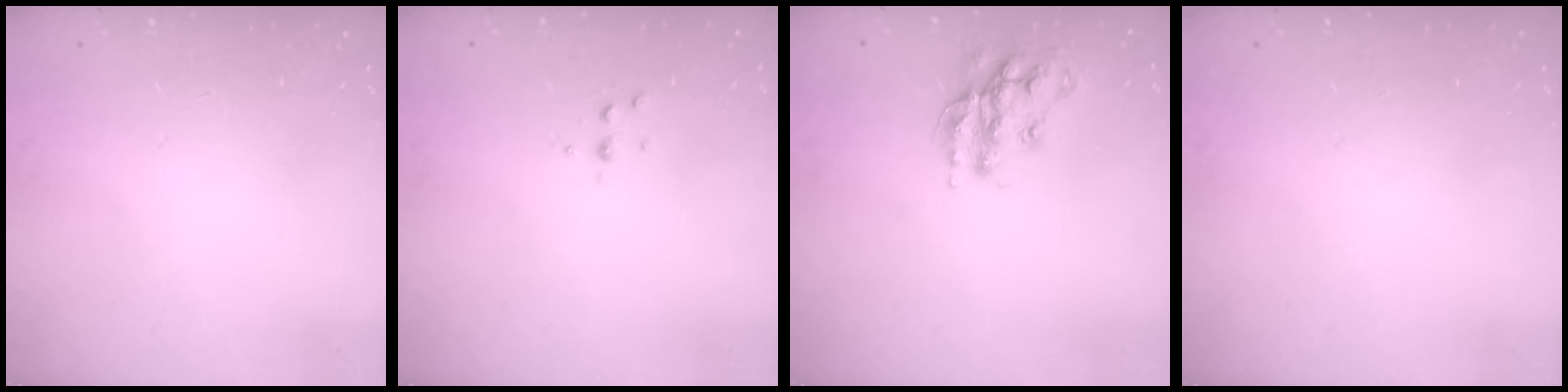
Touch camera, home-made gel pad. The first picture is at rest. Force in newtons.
{"total": 2.6, "press": 2.6, "slide": 0.3}
{"total": 14.6, "press": 14.5, "slide": 0.7}
{"total": 0.0}